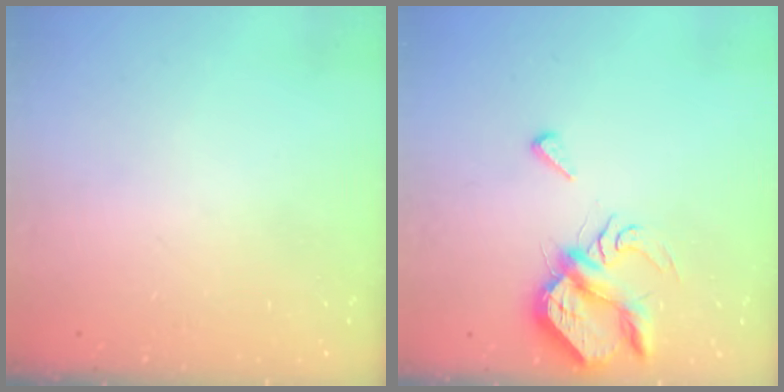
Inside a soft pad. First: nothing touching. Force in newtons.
{"total": 7.3, "press": 7.2, "slide": 1.1}